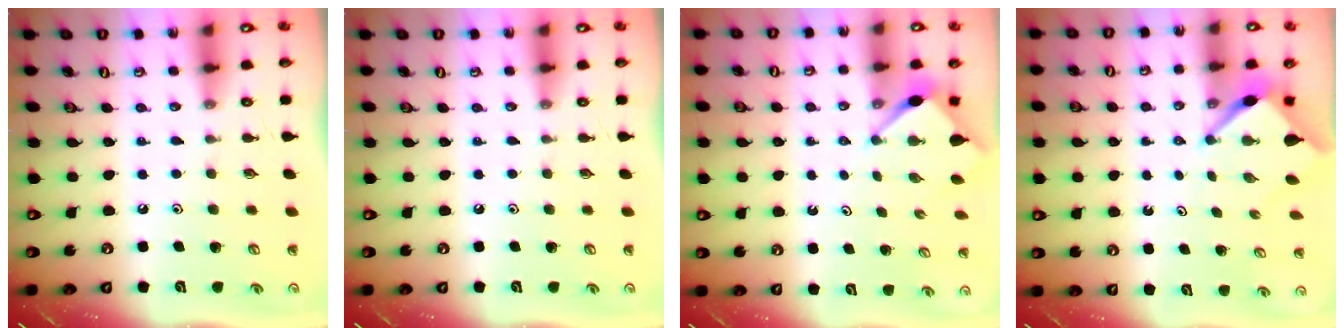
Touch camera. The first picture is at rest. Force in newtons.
{"total": 0.0}
{"total": 3.5, "press": 3.5, "slide": 0.3}
{"total": 4.2, "press": 4.2, "slide": 0.4}